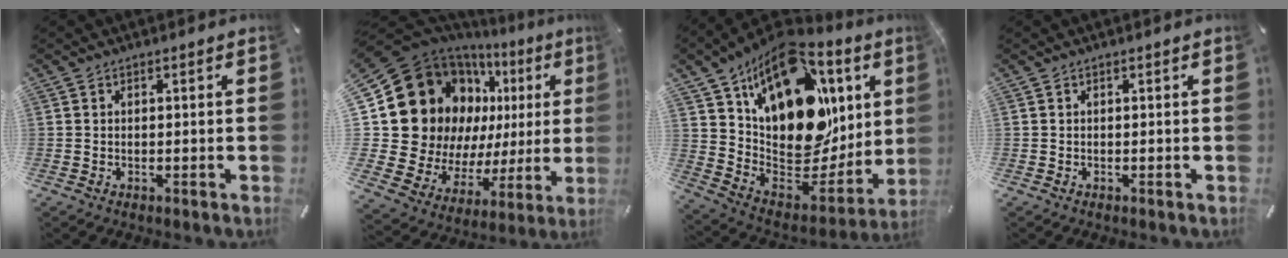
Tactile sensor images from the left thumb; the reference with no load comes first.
{"total": 25.1, "force": [6.8, 19.2, 14.6], "torque": [-0.256, -0.068, 0.161]}
{"total": 23.1, "force": [9.5, 14.4, 15.4], "torque": [-0.247, -0.076, 0.177]}
{"total": 0.0}